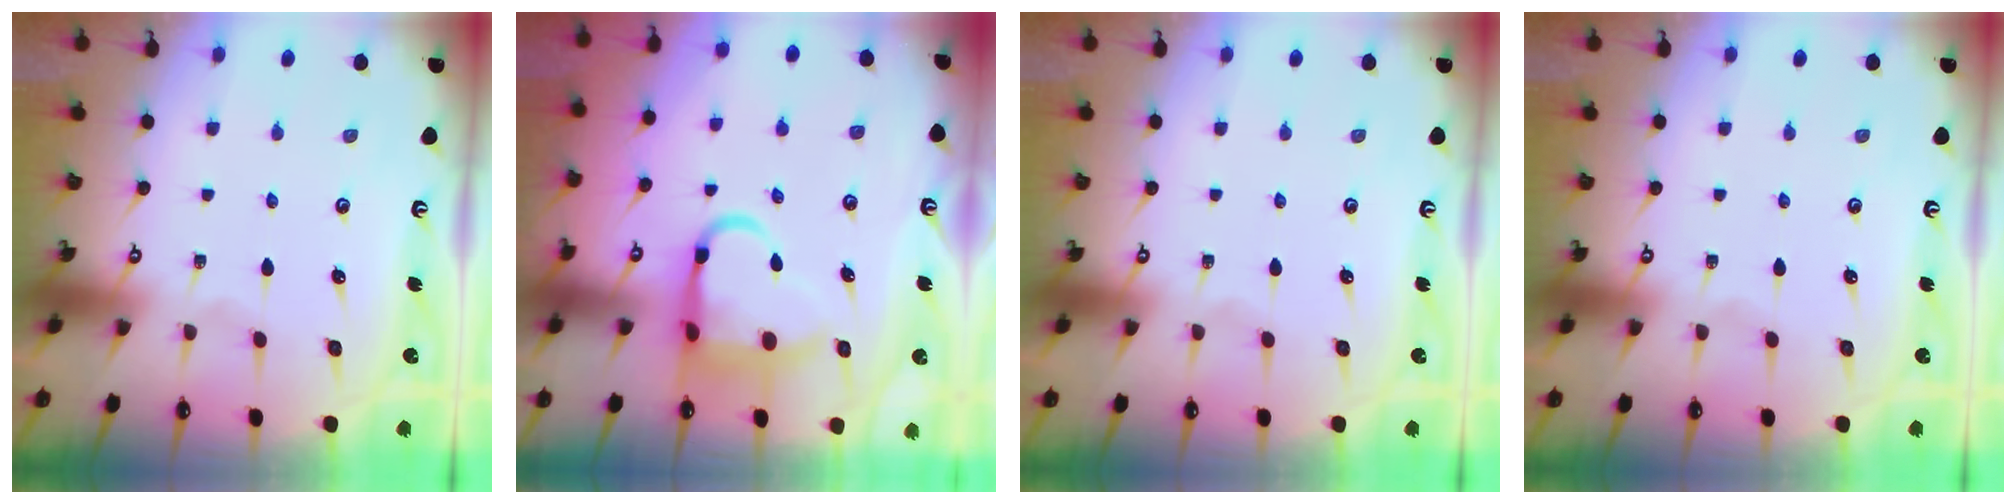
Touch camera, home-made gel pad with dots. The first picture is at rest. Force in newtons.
{"total": 10.9, "press": 10.8, "slide": 1.4}
{"total": 0.0}
{"total": 0.0}